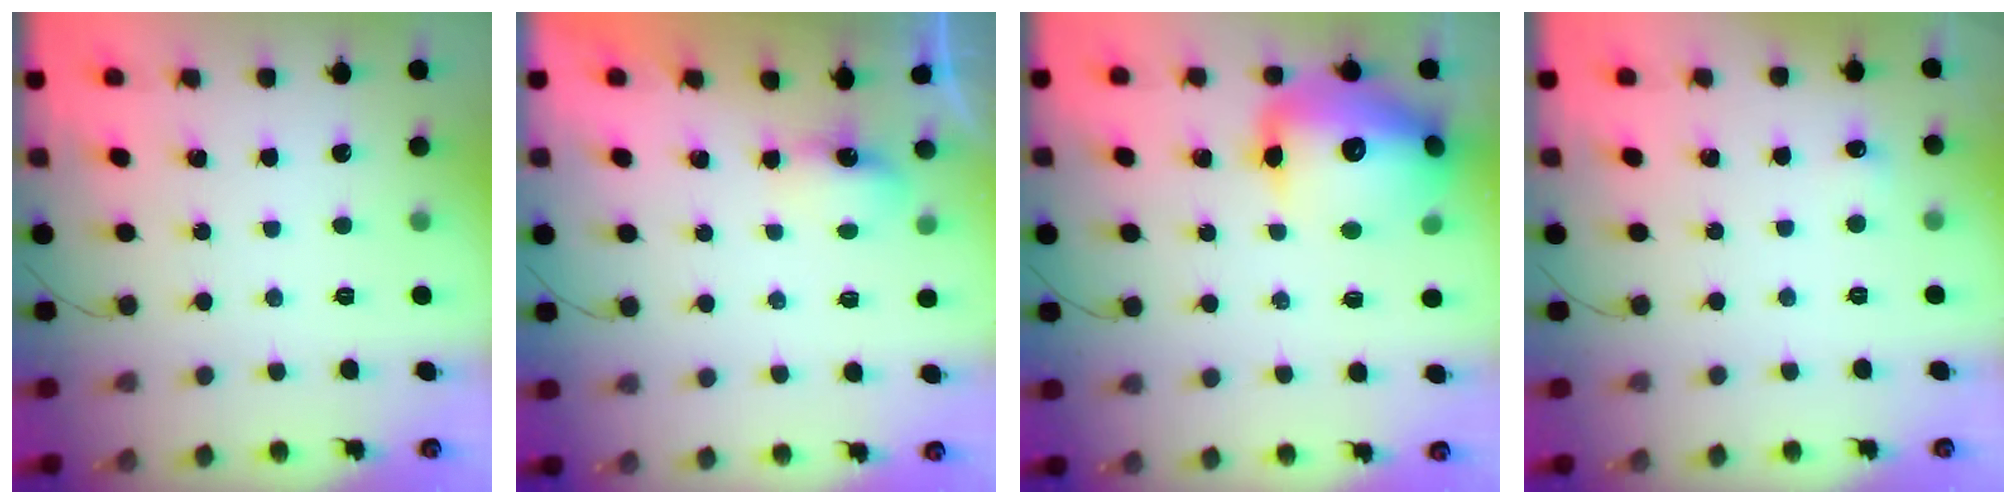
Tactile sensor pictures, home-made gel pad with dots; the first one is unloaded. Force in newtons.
{"total": 4.7, "press": 4.5, "slide": 1.3}
{"total": 20.7, "press": 20.4, "slide": 3.5}
{"total": 3.8, "press": 3.6, "slide": 1.1}